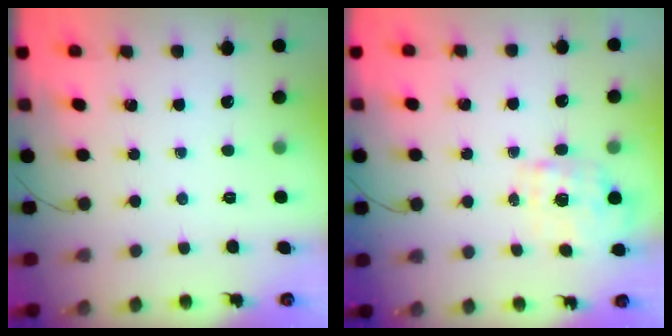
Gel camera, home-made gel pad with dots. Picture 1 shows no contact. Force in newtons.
{"total": 1.9, "press": 1.8, "slide": 0.5}